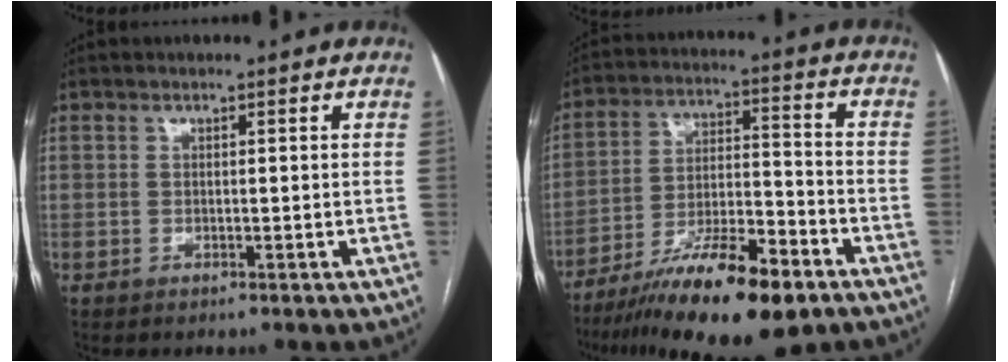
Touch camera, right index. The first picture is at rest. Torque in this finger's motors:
{"motor_torque": [1.12, -1.02, 1.05, 0.21]}